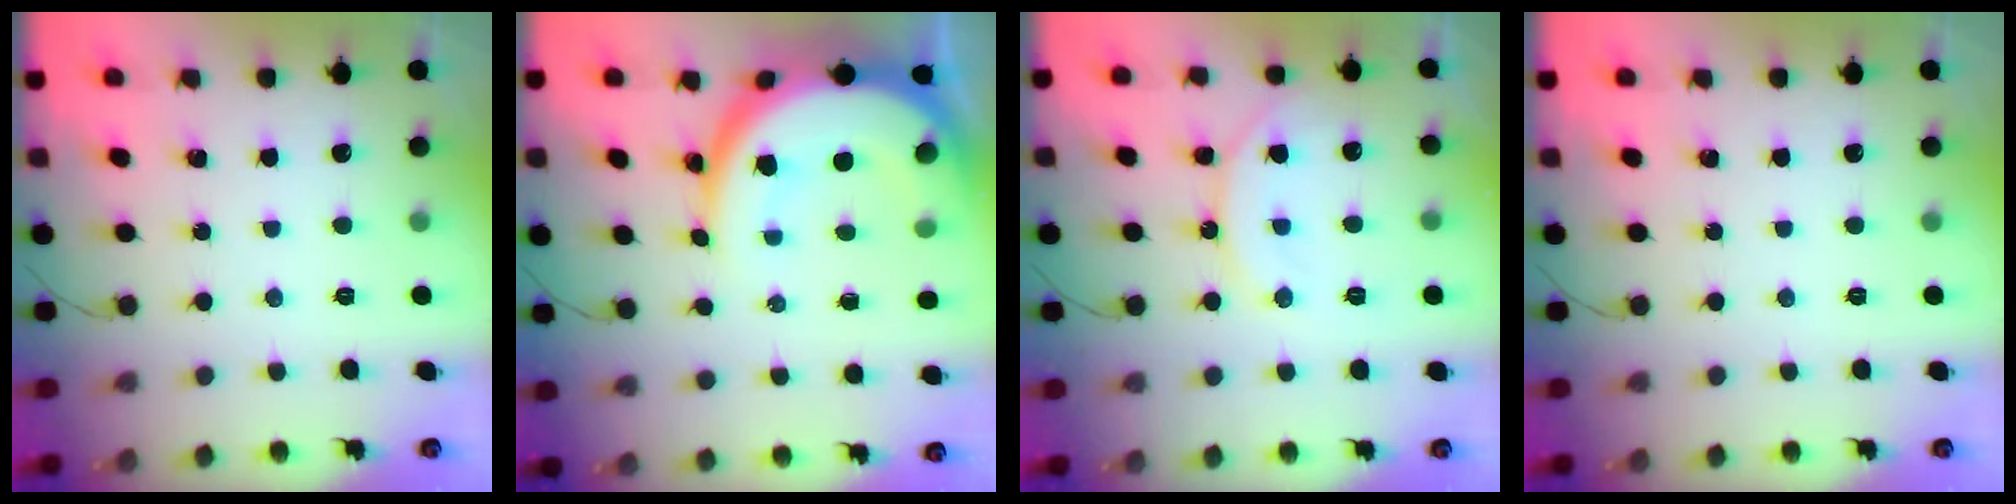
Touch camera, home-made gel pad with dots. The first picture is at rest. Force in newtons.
{"total": 15.7, "press": 15.7, "slide": 1.2}
{"total": 12.7, "press": 12.6, "slide": 1.5}
{"total": 0.0}